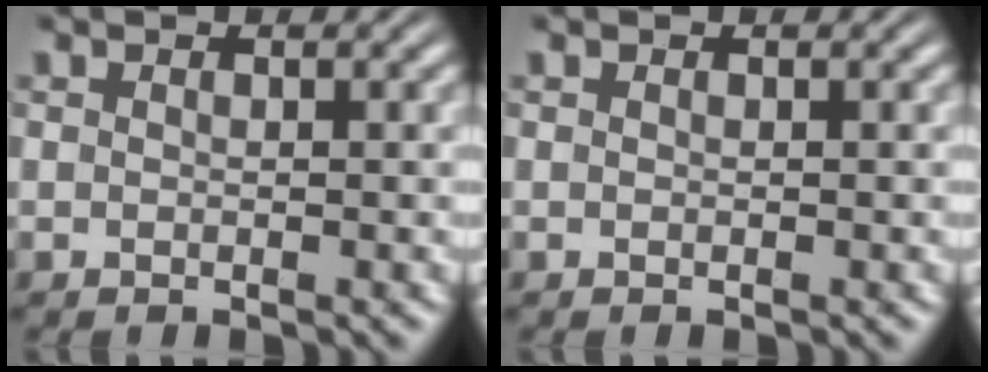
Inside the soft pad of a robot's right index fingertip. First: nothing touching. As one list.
[{"total": 0.0}]